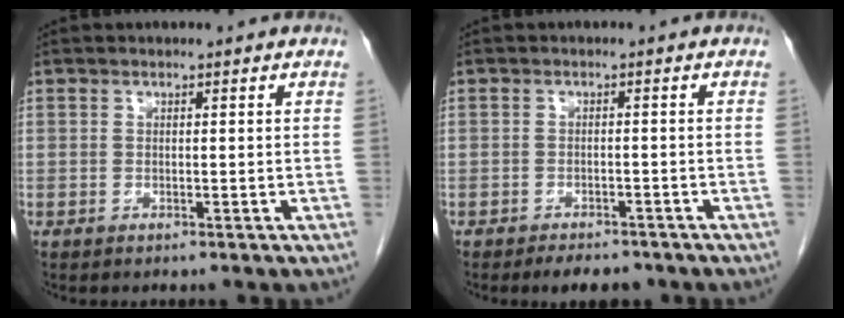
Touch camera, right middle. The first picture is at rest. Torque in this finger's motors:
{"motor_torque": [0.61, -0.38, 0.00, 0.00]}